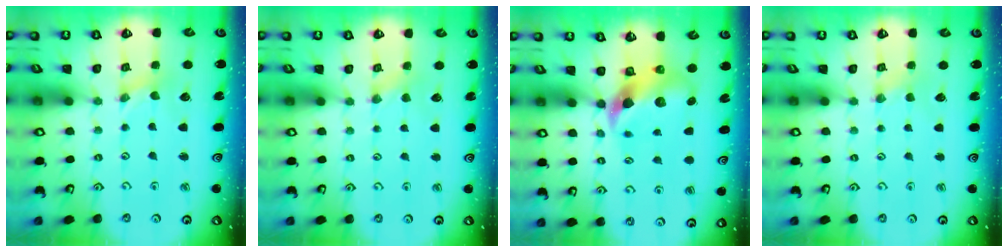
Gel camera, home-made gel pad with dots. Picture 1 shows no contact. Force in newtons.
{"total": 1.8, "press": 1.8, "slide": 0.3}
{"total": 9.5, "press": 9.4, "slide": 1.7}
{"total": 1.2, "press": 1.1, "slide": 0.2}